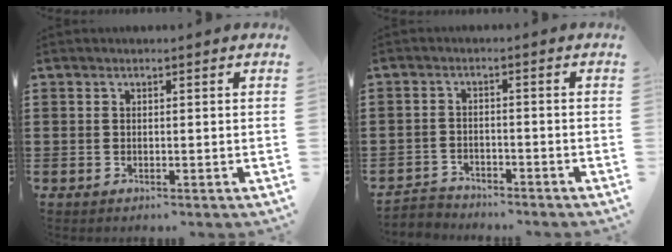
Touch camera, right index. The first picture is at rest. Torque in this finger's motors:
{"motor_torque": [-0.39, 0.14, -1.05, -0.21]}